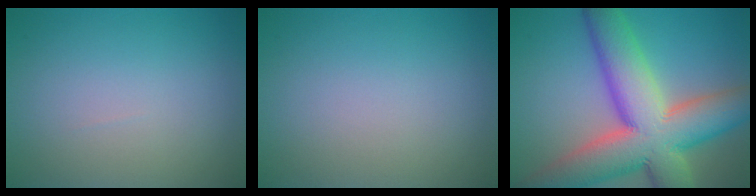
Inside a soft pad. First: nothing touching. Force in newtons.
{"total": 0.0}
{"total": 13.9, "press": 13.8, "slide": 1.1}